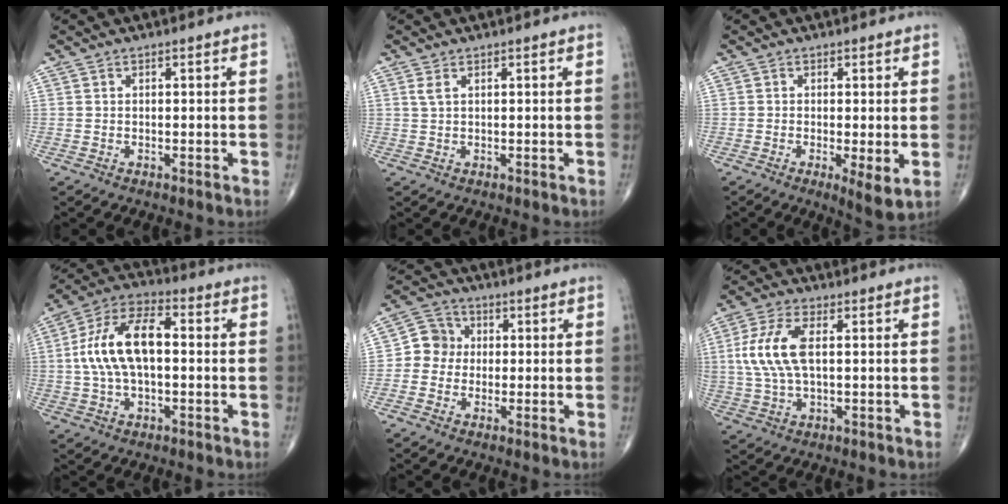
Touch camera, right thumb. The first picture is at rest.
{"total": 1.4, "force": [0.6, 0.4, 1.2], "torque": [-0.033, 0.008, 0.017]}
{"total": 4.9, "force": [-0.9, 1.1, 4.7], "torque": [-0.081, -0.018, -0.018]}
{"total": 14.2, "force": [0.6, 7.2, 12.2], "torque": [-0.236, 0.036, 0.003]}
{"total": 5.8, "force": [-0.3, 5.4, 2.1], "torque": [-0.010, 0.017, -0.018]}
{"total": 10.6, "force": [1.5, 5.0, 9.2], "torque": [-0.206, 0.007, 0.029]}